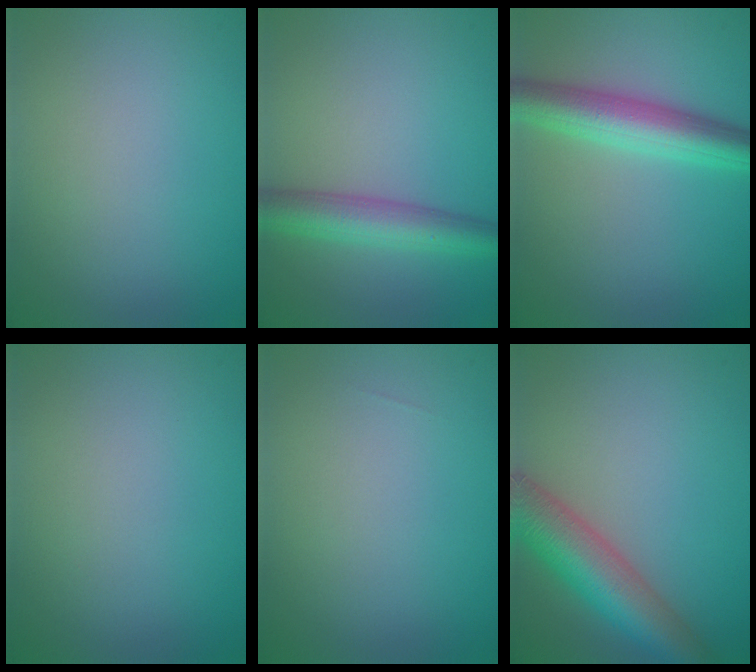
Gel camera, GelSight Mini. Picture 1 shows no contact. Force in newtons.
{"total": 4.5, "press": 4.5, "slide": 0.2}
{"total": 5.8, "press": 5.8, "slide": 0.1}
{"total": 0.0}
{"total": 0.0}
{"total": 6.8, "press": 6.8, "slide": 0.3}